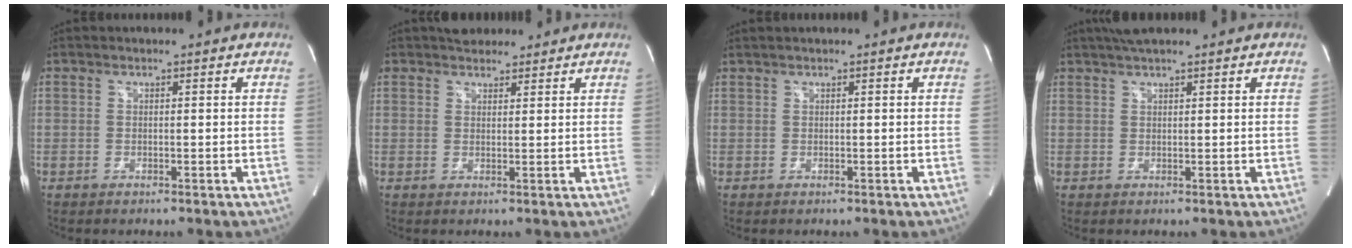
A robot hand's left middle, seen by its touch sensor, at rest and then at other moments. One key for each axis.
{"total": 4.8, "fx": 4.1, "fy": 2.2, "fz": 1.3, "tx": -0.020, "ty": 0.021, "tz": 0.069}
{"total": 0.6, "fx": 0.5, "fy": -0.1, "fz": 0.2, "tx": -0.006, "ty": 0.010, "tz": 0.015}
{"total": 4.6, "fx": 3.8, "fy": 0.4, "fz": 2.5, "tx": -0.046, "ty": 0.026, "tz": 0.066}